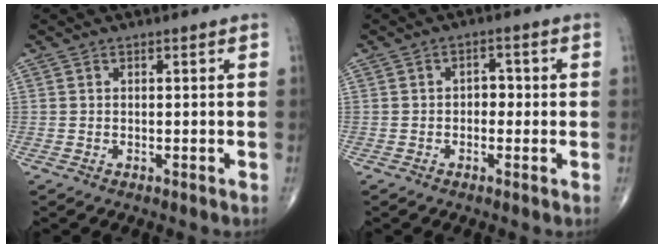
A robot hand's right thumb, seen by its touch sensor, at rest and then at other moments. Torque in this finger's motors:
{"motor_torque": [-0.24, 0.17, -0.05, 0.07, 0.06]}